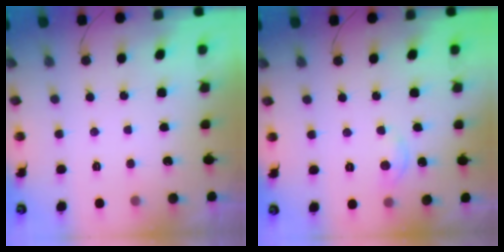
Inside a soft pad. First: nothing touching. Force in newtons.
{"total": 2.9, "press": 2.8, "slide": 0.4}